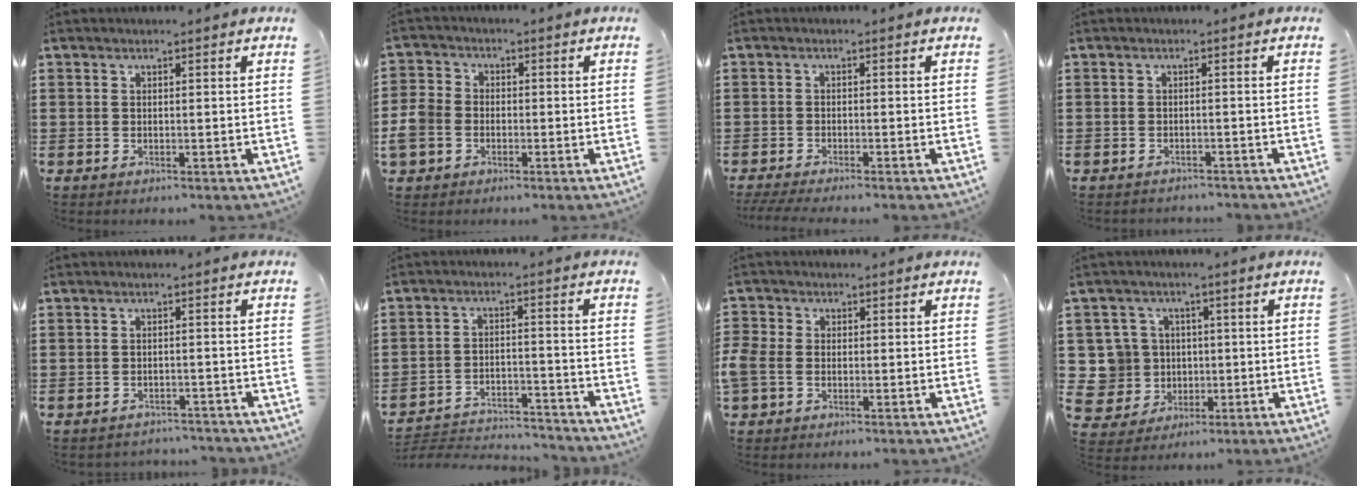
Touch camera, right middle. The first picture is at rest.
{"total": 4.7, "force": [-1.6, 4.0, 2.0], "torque": [-0.073, 0.000, -0.039]}
{"total": 1.7, "force": [-1.6, 0.0, 0.7], "torque": [-0.020, -0.005, -0.033]}
{"total": 1.2, "force": [-1.1, 0.1, -0.1], "torque": [-0.003, 0.000, -0.025]}
{"total": 1.9, "force": [-1.9, 0.2, 0.0], "torque": [-0.007, -0.001, -0.040]}
{"total": 4.2, "force": [-4.1, 0.8, 0.6], "torque": [-0.023, 0.002, -0.089]}
{"total": 3.1, "force": [-0.8, 2.1, 2.1], "torque": [-0.069, -0.006, -0.024]}
{"total": 8.3, "force": [0.4, 8.0, 2.1], "torque": [-0.104, 0.007, 0.013]}